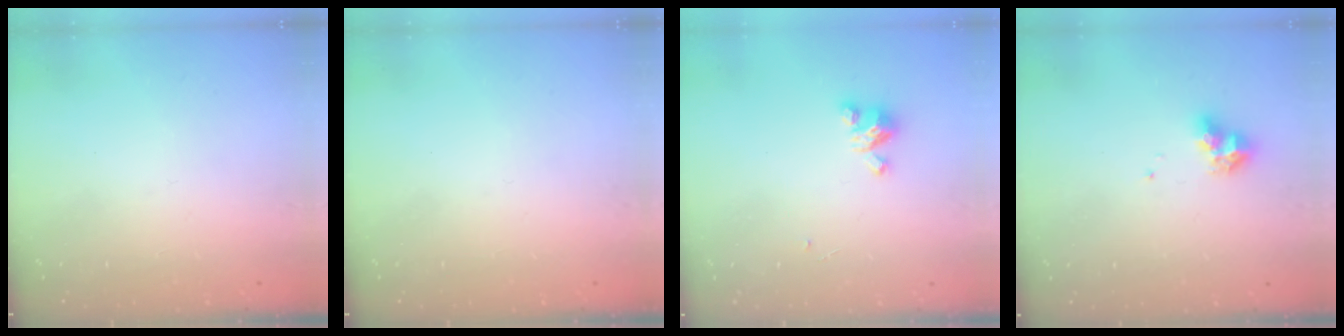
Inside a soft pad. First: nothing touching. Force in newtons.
{"total": 0.0}
{"total": 3.6, "press": 3.6, "slide": 0.3}
{"total": 7.0, "press": 6.9, "slide": 1.0}